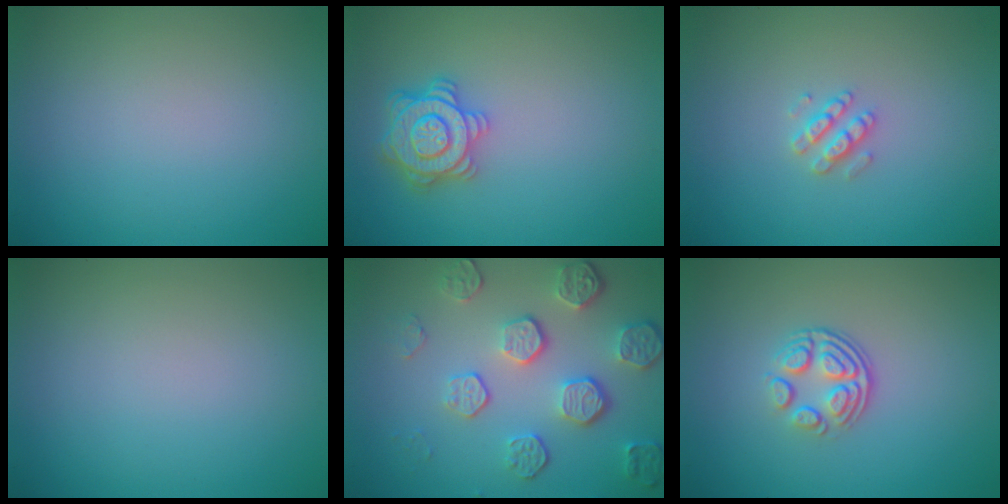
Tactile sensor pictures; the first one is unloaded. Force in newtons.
{"total": 4.1, "press": 3.7, "slide": 1.6}
{"total": 1.9, "press": 1.9, "slide": 0.3}
{"total": 0.0}
{"total": 5.4, "press": 4.1, "slide": 3.6}
{"total": 3.6, "press": 2.5, "slide": 2.6}